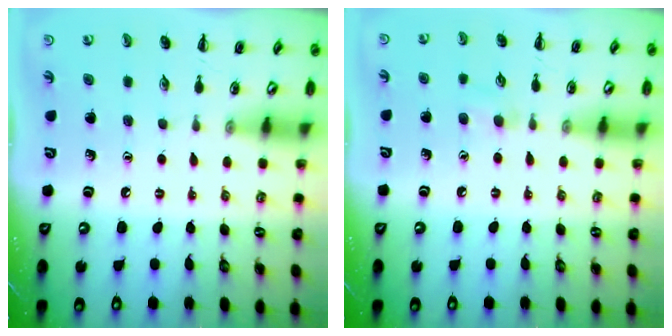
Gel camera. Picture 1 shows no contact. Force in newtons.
{"total": 5.7, "press": 5.3, "slide": 2.1}